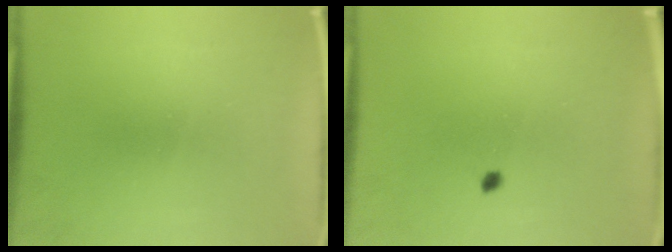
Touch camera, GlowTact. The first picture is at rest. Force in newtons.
{"total": 0.8}